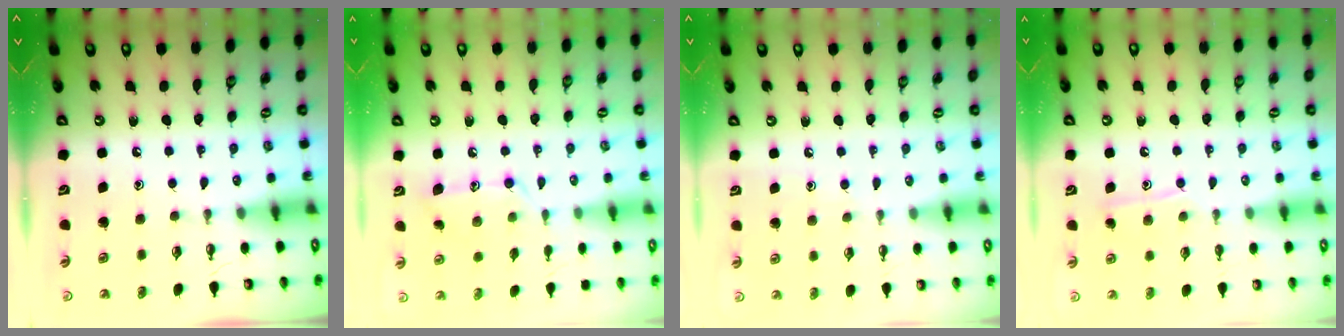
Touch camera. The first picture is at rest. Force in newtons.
{"total": 11.7, "press": 11.7, "slide": 0.1}
{"total": 5.3, "press": 5.2, "slide": 0.6}
{"total": 7.7, "press": 7.6, "slide": 0.6}